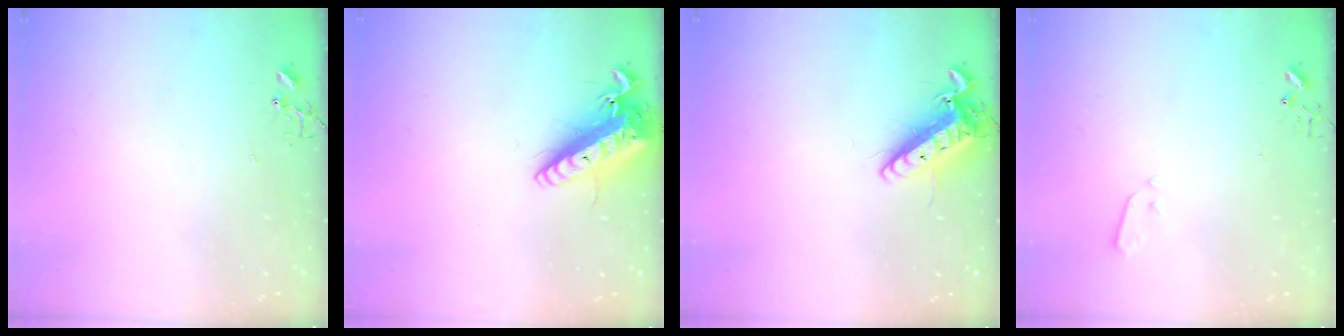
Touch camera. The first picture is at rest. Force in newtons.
{"total": 17.4, "press": 17.0, "slide": 3.4}
{"total": 15.0, "press": 14.8, "slide": 2.4}
{"total": 3.2, "press": 3.2, "slide": 0.1}